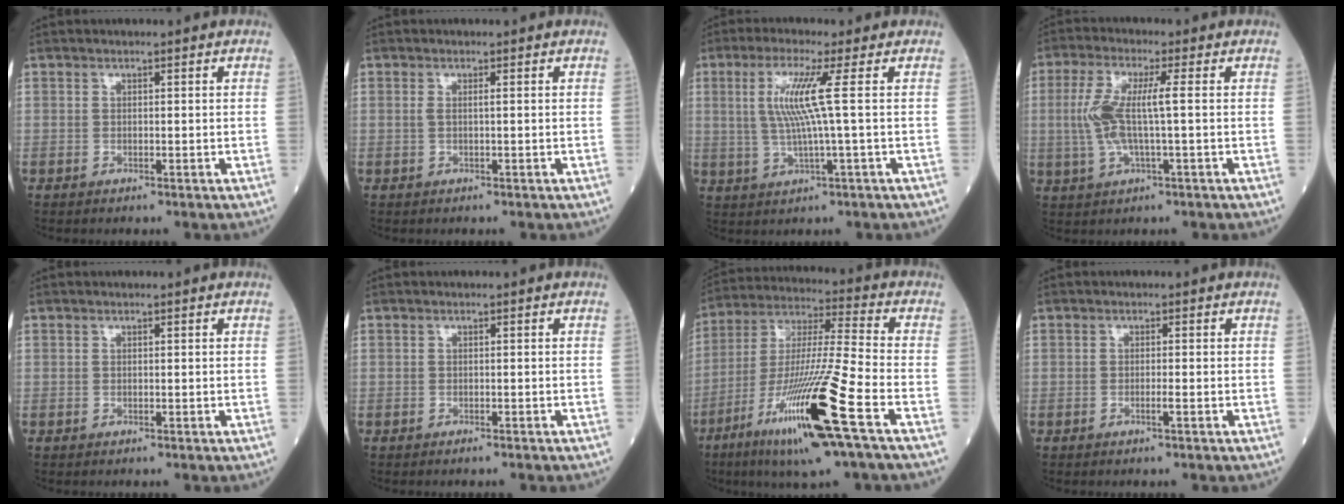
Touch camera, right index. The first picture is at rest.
{"total": 1.0, "force": [0.2, 0.1, 1.0], "torque": [-0.026, 0.002, 0.001]}
{"total": 7.0, "force": [1.2, -1.2, 6.8], "torque": [-0.148, 0.002, 0.029]}
{"total": 7.7, "force": [0.2, 1.2, 7.6], "torque": [-0.174, 0.013, 0.003]}
{"total": 0.0}
{"total": 1.0, "force": [-0.9, 0.1, 0.5], "torque": [-0.009, -0.002, -0.011]}
{"total": 19.4, "force": [-9.1, -0.3, 17.1], "torque": [-0.345, -0.036, -0.170]}
{"total": 1.1, "force": [-0.5, -0.2, 0.9], "torque": [-0.021, -0.001, -0.010]}